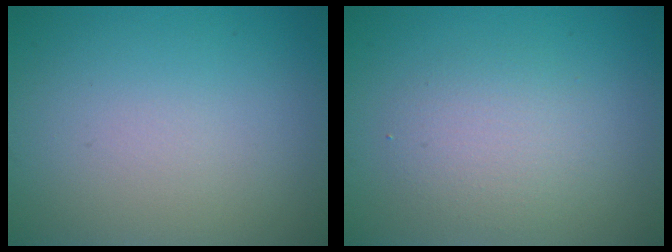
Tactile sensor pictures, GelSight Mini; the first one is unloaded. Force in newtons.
{"total": 2.6, "press": 2.6, "slide": 0.3}